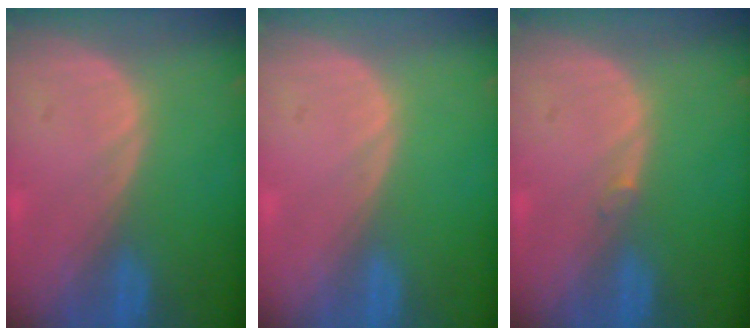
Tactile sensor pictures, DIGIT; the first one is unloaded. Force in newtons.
{"total": 0.0}
{"total": 0.6, "press": 0.5, "slide": 0.3}